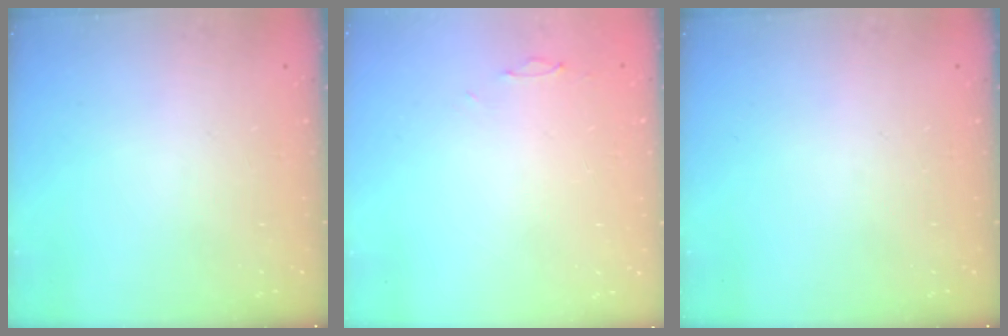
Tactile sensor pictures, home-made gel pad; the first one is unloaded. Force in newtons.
{"total": 0.0}
{"total": 0.0}